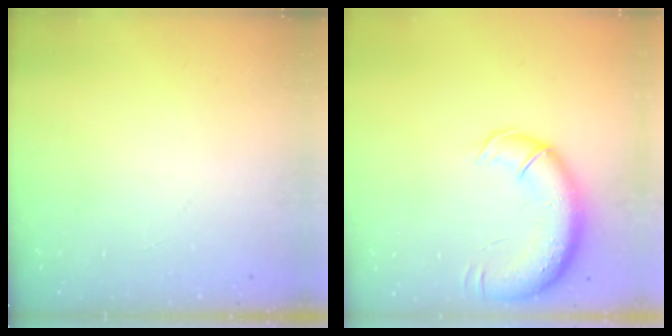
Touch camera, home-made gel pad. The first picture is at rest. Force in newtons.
{"total": 13.8, "press": 13.3, "slide": 3.7}